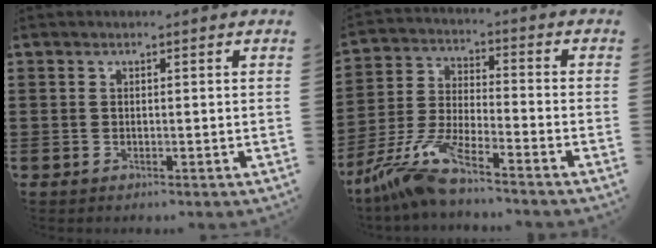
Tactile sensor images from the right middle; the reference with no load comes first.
{"total": 9.1, "force": [-7.8, 0.1, 4.7], "torque": [-0.123, -0.012, -0.162]}